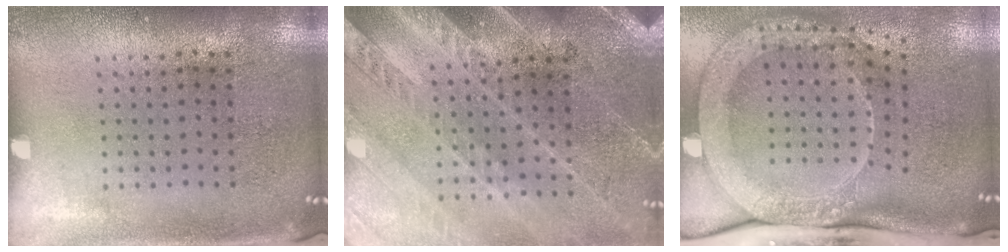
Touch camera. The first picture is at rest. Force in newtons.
{"total": 2.9, "press": 2.6, "slide": 1.1}
{"total": 3.3, "press": 2.3, "slide": 2.3}